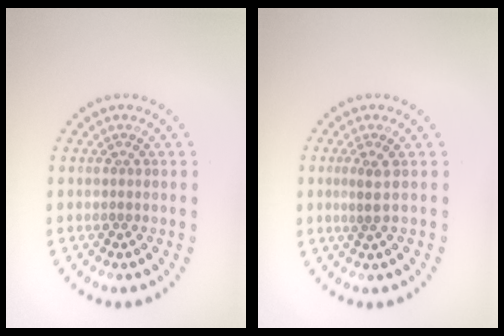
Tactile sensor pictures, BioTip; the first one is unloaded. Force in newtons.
{"total": 1.3, "press": 1.0, "slide": 0.8}